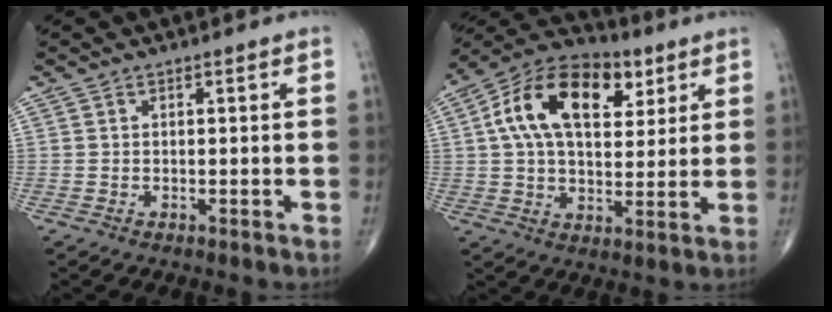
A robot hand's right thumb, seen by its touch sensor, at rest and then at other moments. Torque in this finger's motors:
{"motor_torque": [0.93, 1.81, 0.83, -0.21, 0.42]}